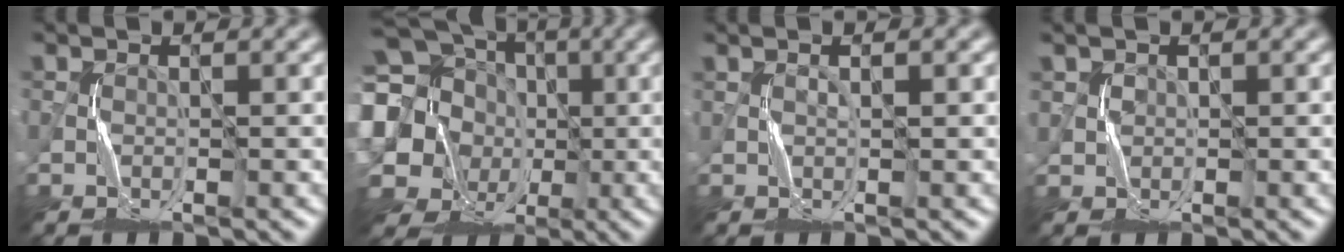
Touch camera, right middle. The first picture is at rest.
{"total": 18.8, "force": [1.7, 17.3, 7.2], "torque": [-0.200, 0.015, -0.008]}
{"total": 0.7, "force": [0.5, -0.4, 0.4], "torque": [-0.007, 0.002, 0.011]}
{"total": 1.4, "force": [0.7, 0.7, -1.0], "torque": [0.026, -0.005, 0.016]}